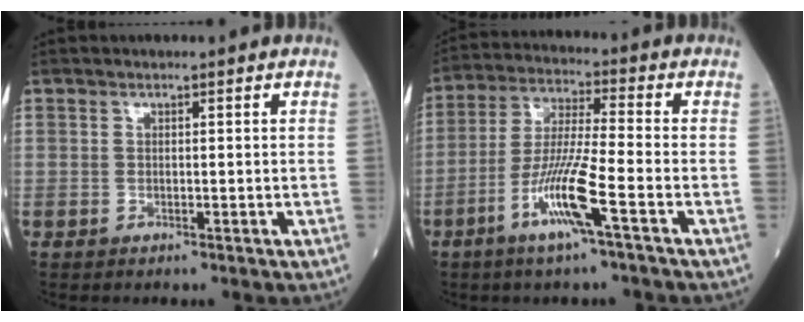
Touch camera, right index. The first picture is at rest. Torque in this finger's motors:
{"motor_torque": [0.27, -0.10, 0.13, 0.15]}